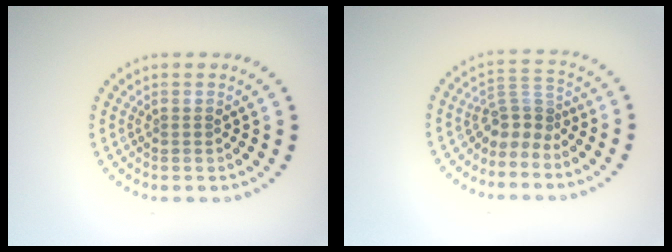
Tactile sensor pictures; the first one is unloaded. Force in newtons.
{"total": 2.8, "press": 1.8, "slide": 2.1}